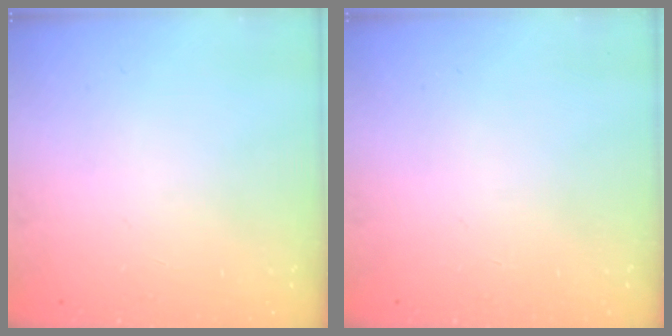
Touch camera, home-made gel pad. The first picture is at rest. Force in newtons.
{"total": 0.0}